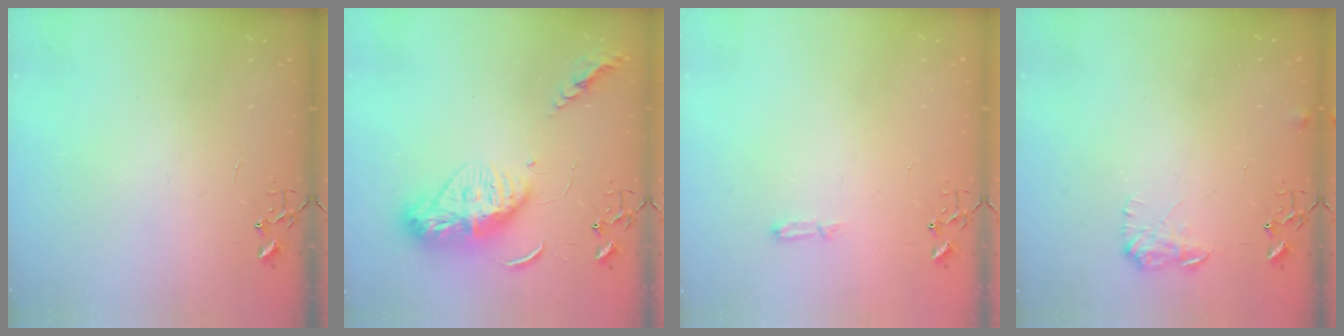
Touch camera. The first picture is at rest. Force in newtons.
{"total": 13.5, "press": 13.5, "slide": 1.2}
{"total": 4.8, "press": 4.8, "slide": 0.5}
{"total": 8.2, "press": 8.2, "slide": 0.4}